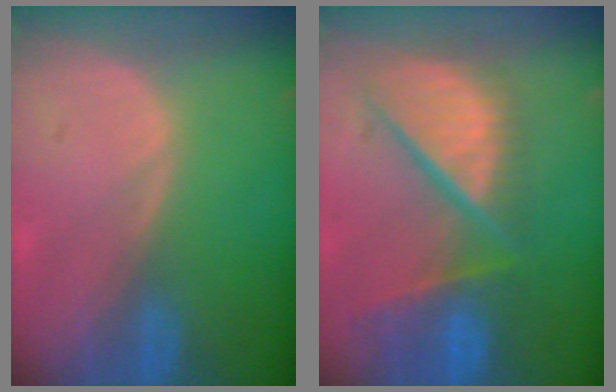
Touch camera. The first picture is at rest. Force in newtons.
{"total": 12.3, "press": 10.1, "slide": 7.0}